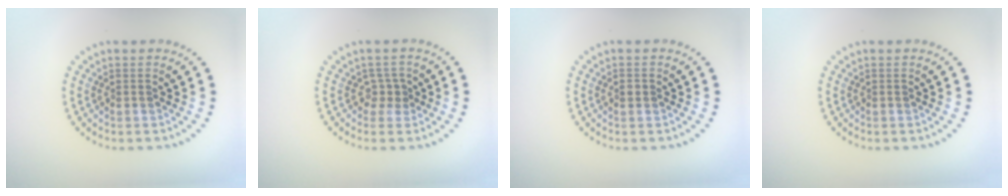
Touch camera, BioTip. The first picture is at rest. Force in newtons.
{"total": 1.5, "press": 1.1, "slide": 1.0}
{"total": 0.6, "press": 0.6, "slide": 0.3}
{"total": 0.0}